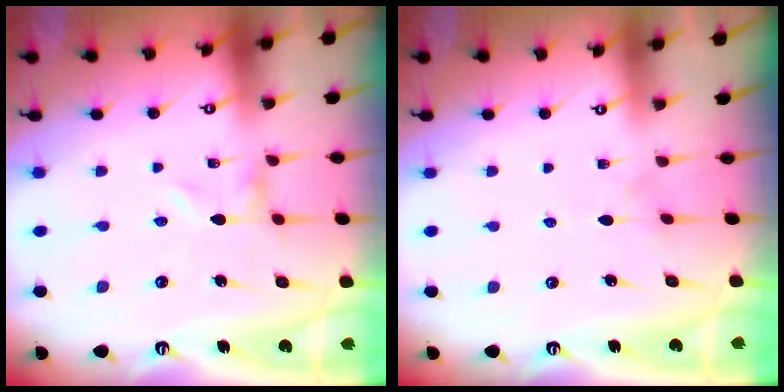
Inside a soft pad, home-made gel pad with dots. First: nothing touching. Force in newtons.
{"total": 2.5, "press": 2.5, "slide": 0.2}